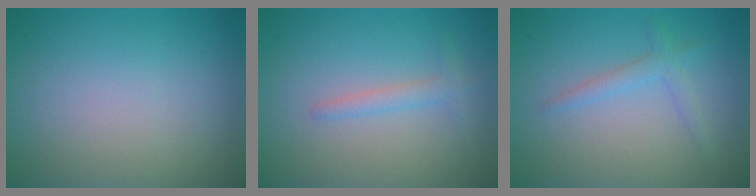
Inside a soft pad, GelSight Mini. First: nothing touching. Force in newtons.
{"total": 1.5, "press": 1.5, "slide": 0.1}
{"total": 1.7, "press": 1.7, "slide": 0.1}